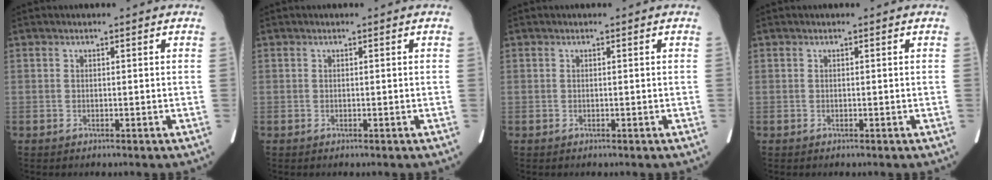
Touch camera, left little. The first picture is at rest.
{"total": 0.0}
{"total": 0.0}
{"total": 0.0}